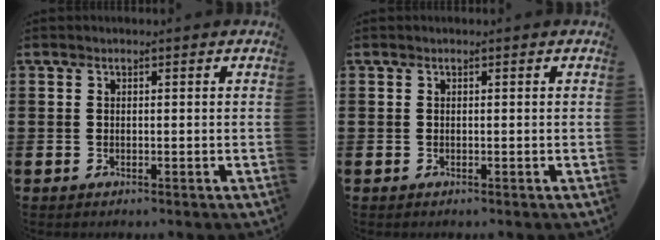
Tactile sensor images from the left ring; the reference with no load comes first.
{"total": 0.0}